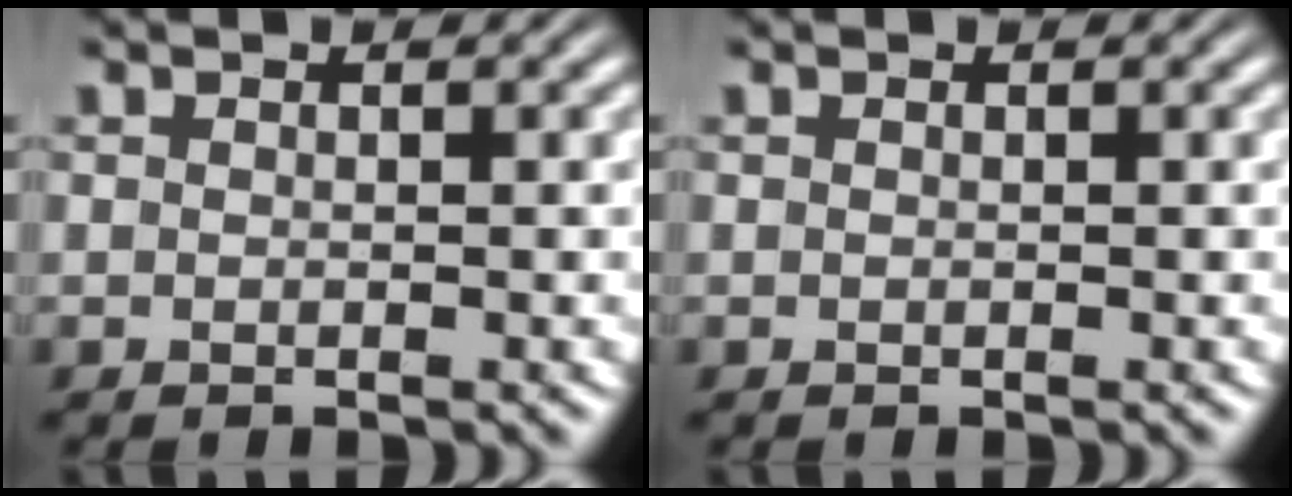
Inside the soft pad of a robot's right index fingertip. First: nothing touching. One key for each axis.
{"total": 0.0}